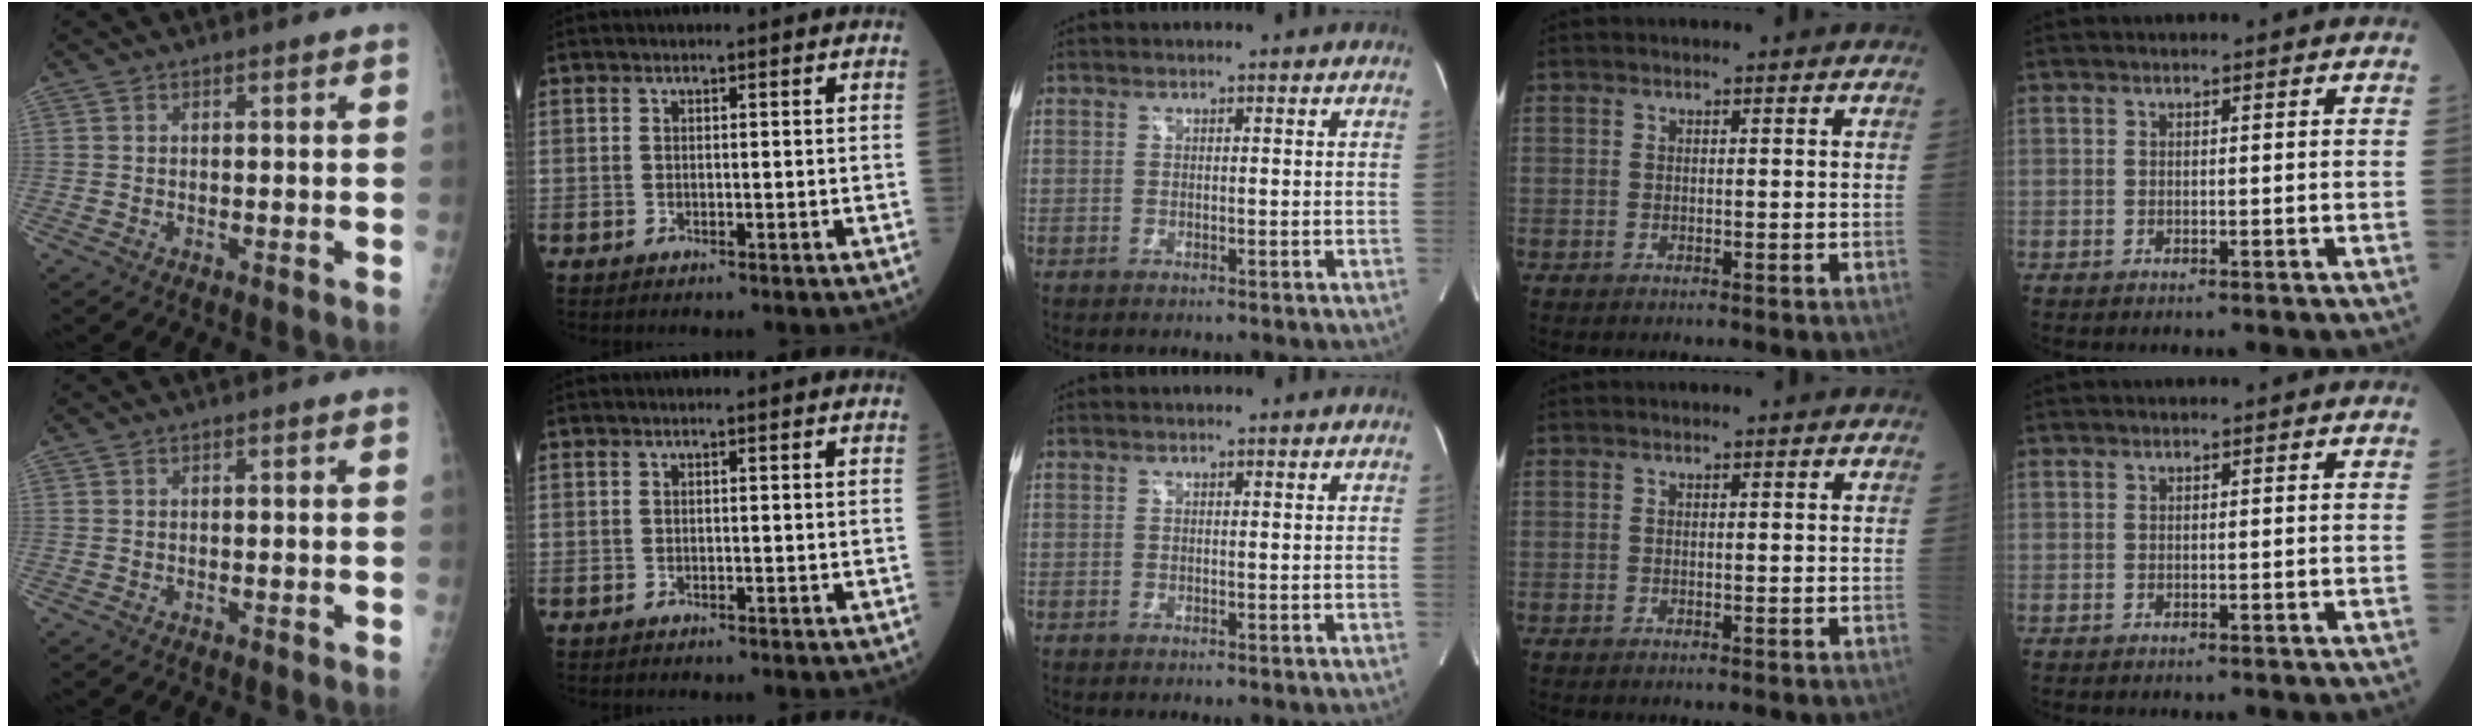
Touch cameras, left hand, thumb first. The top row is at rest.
{}